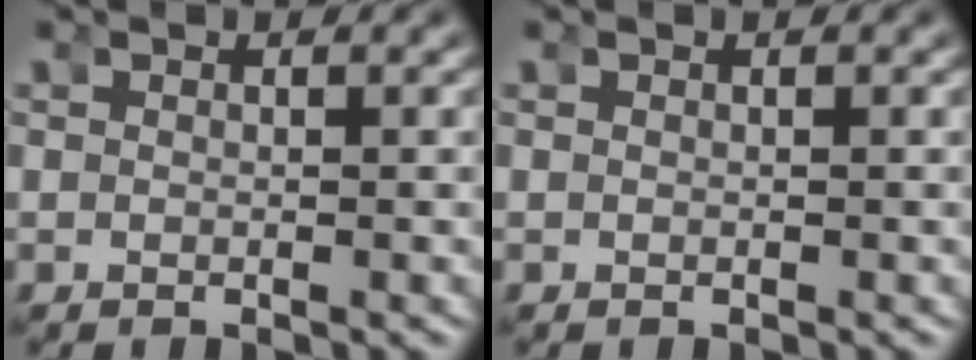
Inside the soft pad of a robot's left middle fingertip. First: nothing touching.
{"total": 0.0}